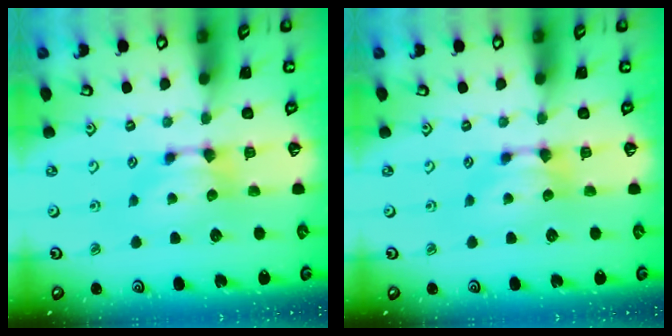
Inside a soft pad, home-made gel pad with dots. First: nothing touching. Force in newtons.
{"total": 0.0}